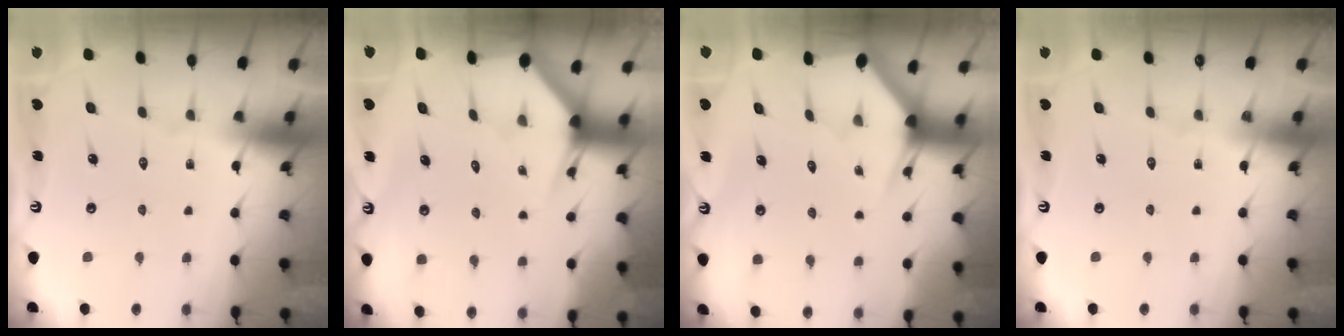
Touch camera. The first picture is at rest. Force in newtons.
{"total": 2.9, "press": 2.9, "slide": 0.2}
{"total": 2.9, "press": 2.9, "slide": 0.0}
{"total": 0.0}